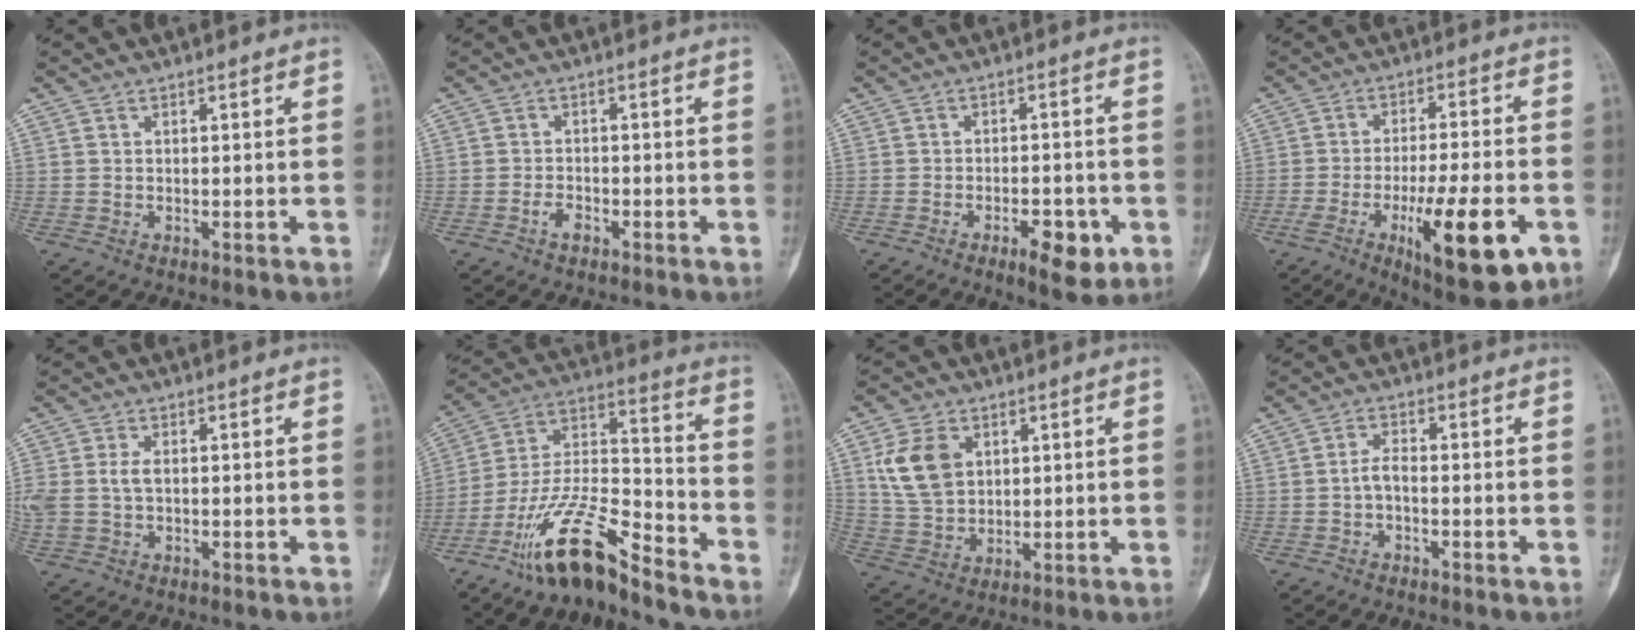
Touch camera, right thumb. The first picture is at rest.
{"total": 2.0, "force": [-1.3, 1.0, 1.1], "torque": [-0.022, 0.008, -0.026]}
{"total": 7.3, "force": [-3.3, 2.9, 5.8], "torque": [-0.071, 0.012, -0.043]}
{"total": 17.1, "force": [-6.2, 4.6, 15.2], "torque": [-0.241, 0.011, -0.084]}
{"total": 5.1, "force": [0.1, 3.2, 3.9], "torque": [-0.106, 0.011, 0.005]}
{"total": 16.3, "force": [-12.0, 4.5, 10.0], "torque": [-0.183, 0.084, -0.227]}
{"total": 10.2, "force": [3.3, 7.2, 6.3], "torque": [-0.109, -0.009, 0.072]}
{"total": 2.5, "force": [-0.8, 1.1, 2.1], "torque": [-0.040, 0.011, -0.019]}